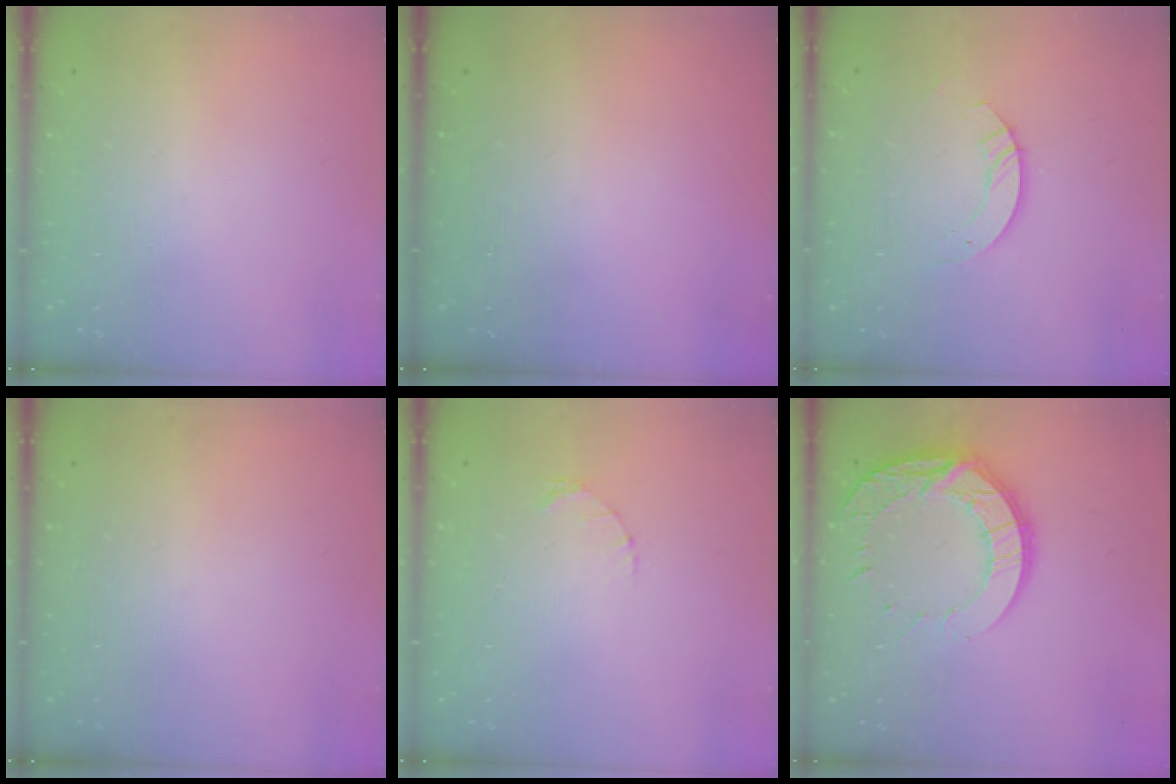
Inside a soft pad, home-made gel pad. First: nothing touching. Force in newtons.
{"total": 0.0}
{"total": 3.7, "press": 3.7, "slide": 0.3}
{"total": 0.0}
{"total": 1.6, "press": 1.5, "slide": 0.3}
{"total": 15.2, "press": 15.2, "slide": 1.2}